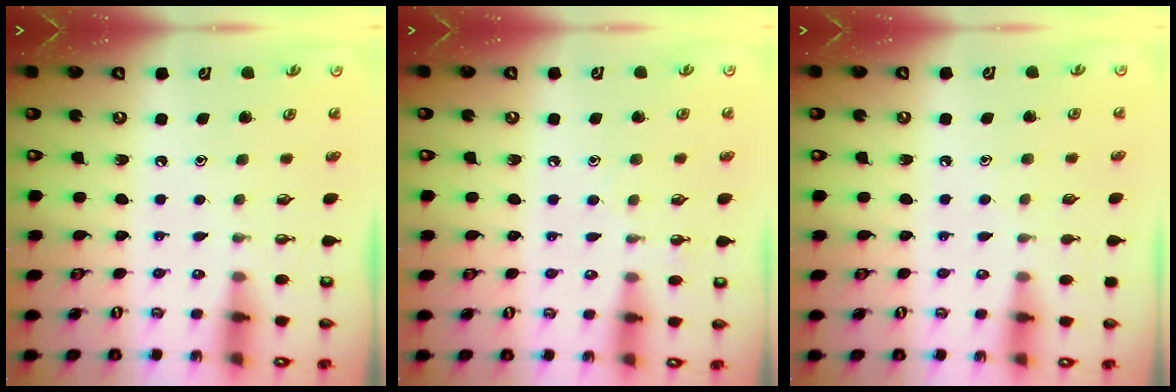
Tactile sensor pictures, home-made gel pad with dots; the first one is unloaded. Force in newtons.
{"total": 4.0, "press": 3.9, "slide": 0.5}
{"total": 4.0, "press": 4.0, "slide": 0.4}